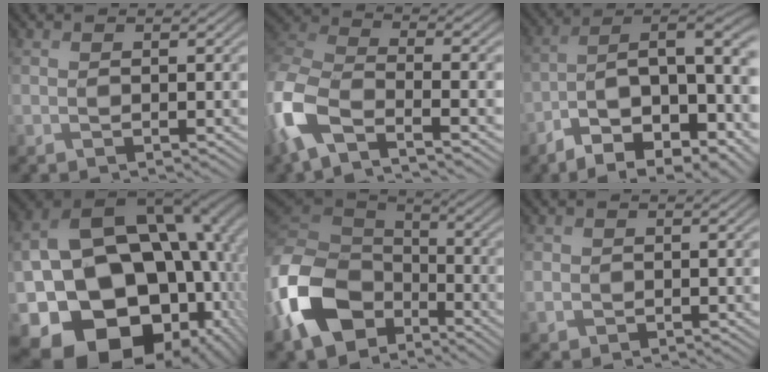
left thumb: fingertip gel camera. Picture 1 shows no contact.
{"total": 9.4, "force": [-5.0, 3.7, 7.0], "torque": [-0.168, -0.010, -0.121]}
{"total": 16.8, "force": [-6.8, 7.5, 13.4], "torque": [-0.216, -0.020, -0.099]}
{"total": 23.0, "force": [-3.6, 16.8, 15.2], "torque": [-0.301, -0.087, -0.003]}
{"total": 15.1, "force": [-6.2, 10.6, 8.8], "torque": [-0.246, -0.032, -0.123]}
{"total": 1.5, "force": [0.3, 1.4, 0.3], "torque": [-0.013, -0.006, 0.007]}